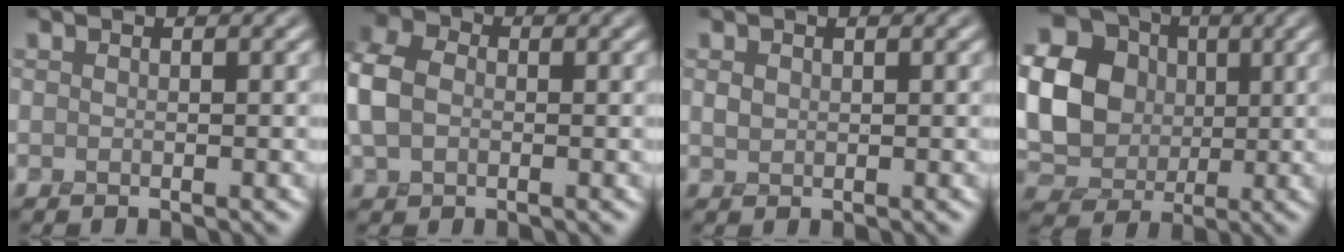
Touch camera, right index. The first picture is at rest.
{"total": 5.3, "force": [-0.4, 4.0, 3.5], "torque": [-0.105, 0.009, -0.011]}
{"total": 0.6, "force": [0.3, 0.4, 0.2], "torque": [-0.006, -0.002, 0.010]}
{"total": 19.3, "force": [2.7, 17.5, 7.7], "torque": [-0.209, 0.015, 0.015]}